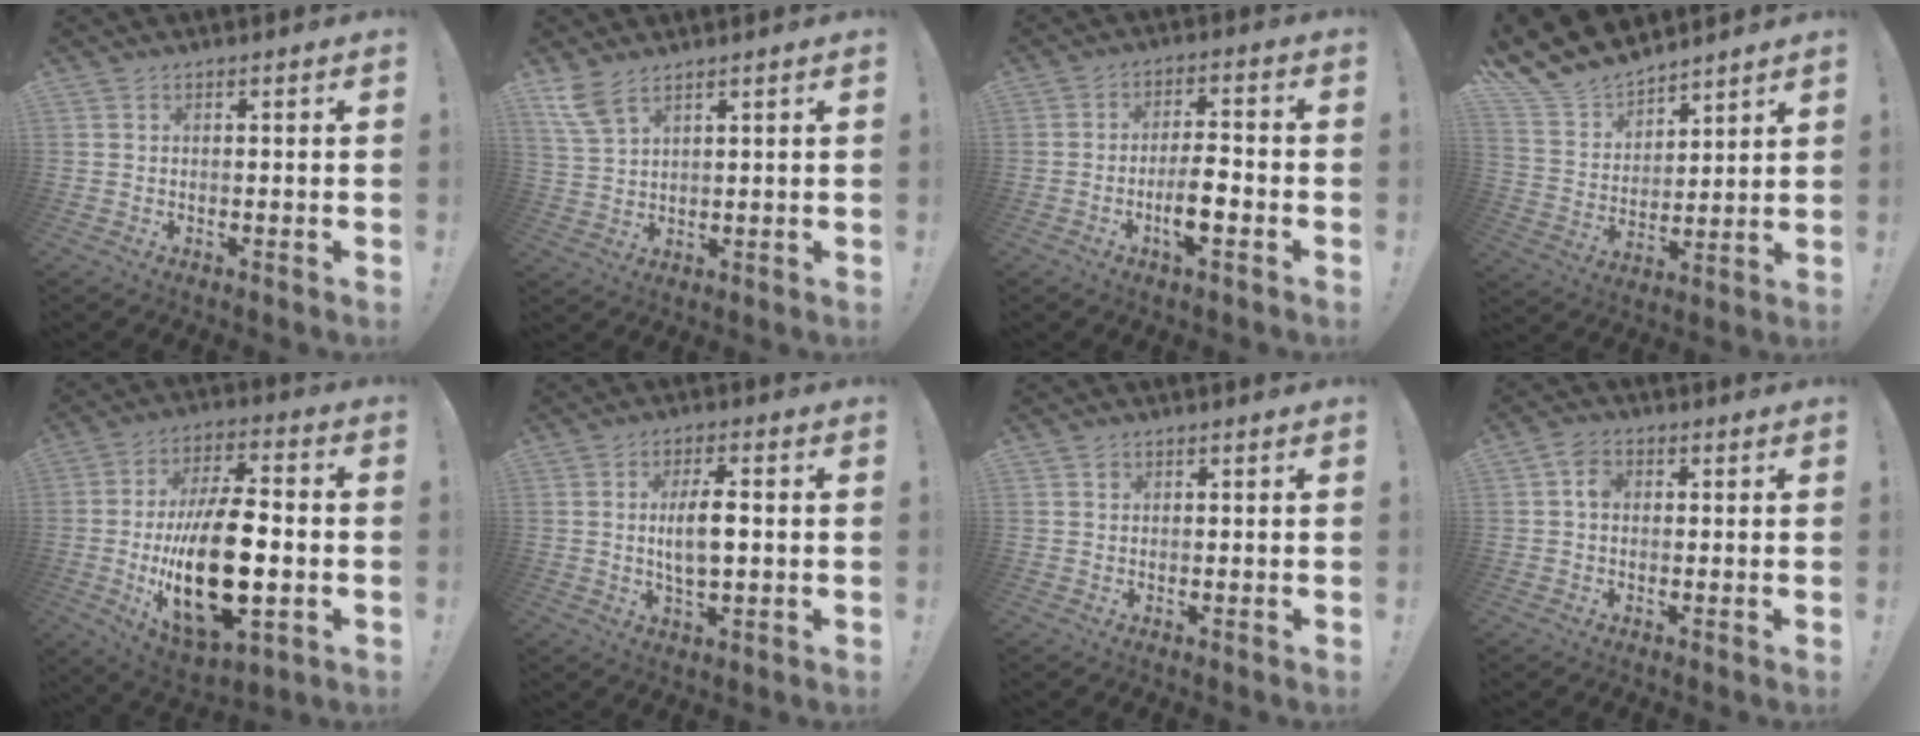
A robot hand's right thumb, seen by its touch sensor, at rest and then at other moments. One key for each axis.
{"total": 6.5, "fx": 4.6, "fy": 2.2, "fz": 3.9, "tx": -0.079, "ty": -0.015, "tz": 0.090}
{"total": 8.2, "fx": -3.0, "fy": 2.4, "fz": 7.2, "tx": -0.129, "ty": 0.007, "tz": -0.055}
{"total": 13.6, "fx": 12.5, "fy": 5.2, "fz": 2.1, "tx": -0.081, "ty": -0.099, "tz": 0.236}
{"total": 24.9, "fx": -3.5, "fy": 11.4, "fz": 21.8, "tx": -0.408, "ty": -0.001, "tz": -0.053}
{"total": 8.6, "fx": 0.5, "fy": 3.1, "fz": 8.0, "tx": -0.148, "ty": -0.004, "tz": 0.002}
{"total": 0.7, "fx": 0.4, "fy": 0.6, "fz": 0.1, "tx": -0.003, "ty": 0.001, "tz": 0.007}
{"total": 4.3, "fx": 0.3, "fy": 3.1, "fz": 2.9, "tx": -0.053, "ty": 0.013, "tz": 0.005}